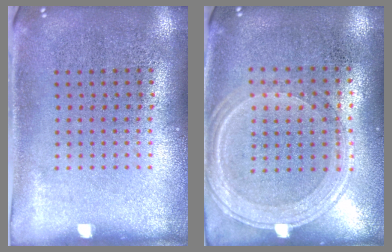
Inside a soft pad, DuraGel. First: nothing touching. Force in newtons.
{"total": 1.2, "press": 1.2, "slide": 0.3}